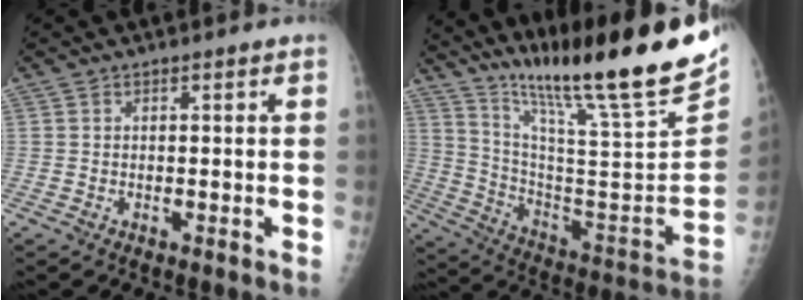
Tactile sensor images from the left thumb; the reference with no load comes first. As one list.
[{"total": 29.1, "force": [22.7, 1.3, 18.2], "torque": [-0.273, -0.137, 0.358]}]